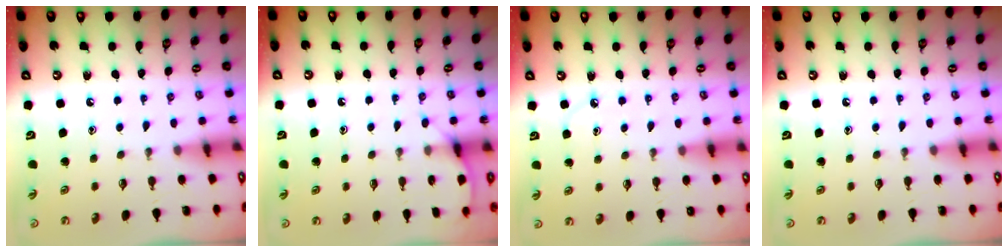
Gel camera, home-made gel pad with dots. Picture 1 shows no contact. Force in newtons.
{"total": 6.8, "press": 6.8, "slide": 0.7}
{"total": 3.7, "press": 3.6, "slide": 0.5}
{"total": 0.0}